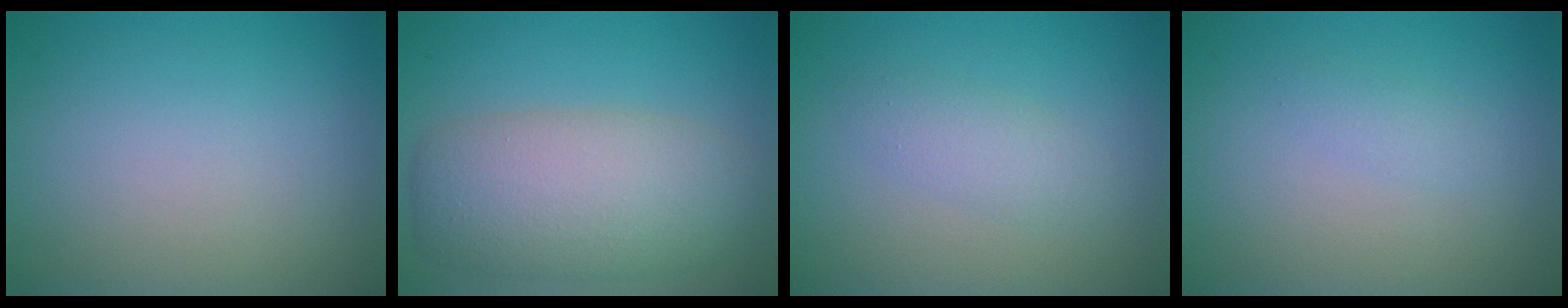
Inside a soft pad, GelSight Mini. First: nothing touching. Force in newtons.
{"total": 7.5, "press": 7.5, "slide": 0.2}
{"total": 2.0, "press": 2.0, "slide": 0.2}
{"total": 1.0, "press": 1.0, "slide": 0.0}